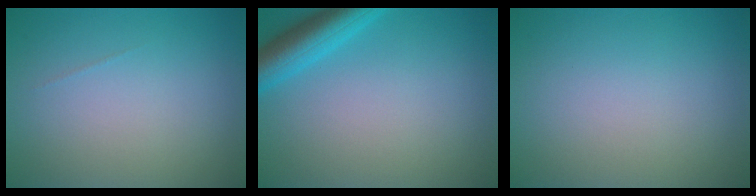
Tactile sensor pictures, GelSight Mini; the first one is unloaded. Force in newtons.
{"total": 4.6, "press": 4.6, "slide": 0.3}
{"total": 0.0}